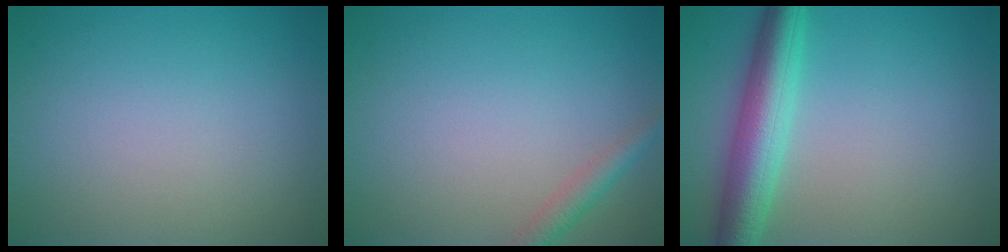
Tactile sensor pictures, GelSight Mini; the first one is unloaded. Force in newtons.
{"total": 1.8, "press": 1.8, "slide": 0.1}
{"total": 5.8, "press": 5.8, "slide": 0.0}